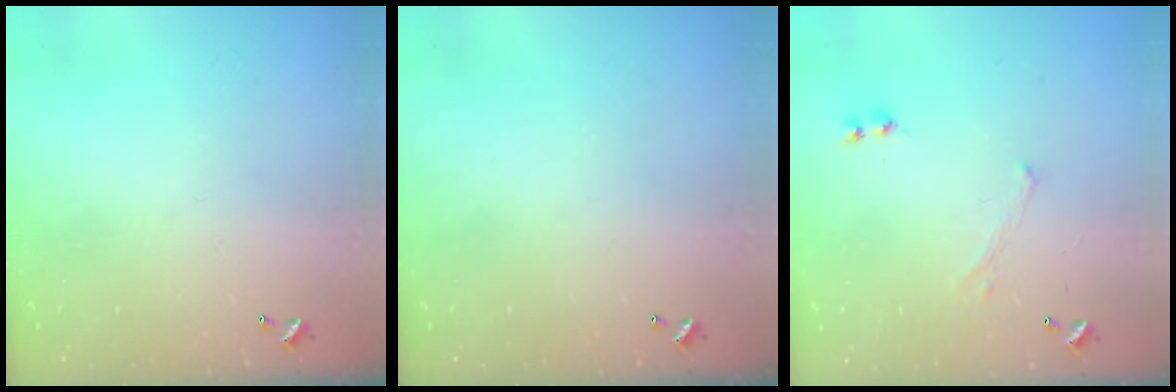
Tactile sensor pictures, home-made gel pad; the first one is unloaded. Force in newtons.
{"total": 0.0}
{"total": 0.0}